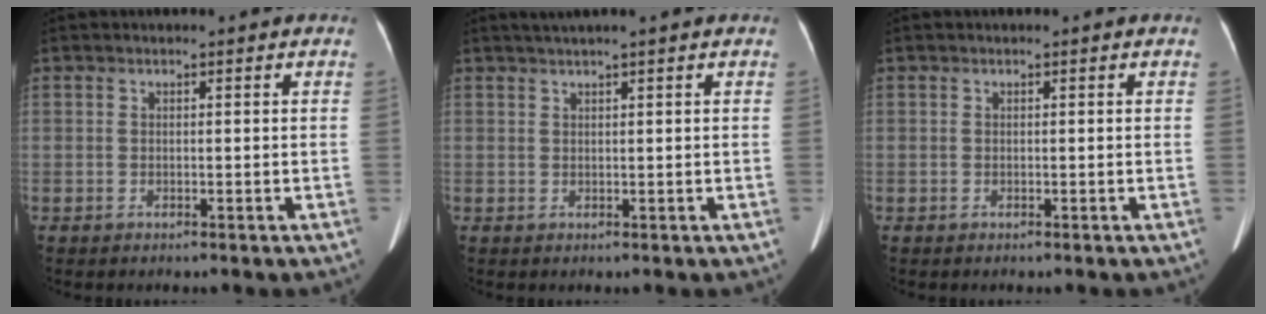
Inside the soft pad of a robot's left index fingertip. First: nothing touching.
{"total": 3.3, "force": [2.6, -0.7, 1.9], "torque": [-0.027, 0.025, 0.045]}
{"total": 0.0}